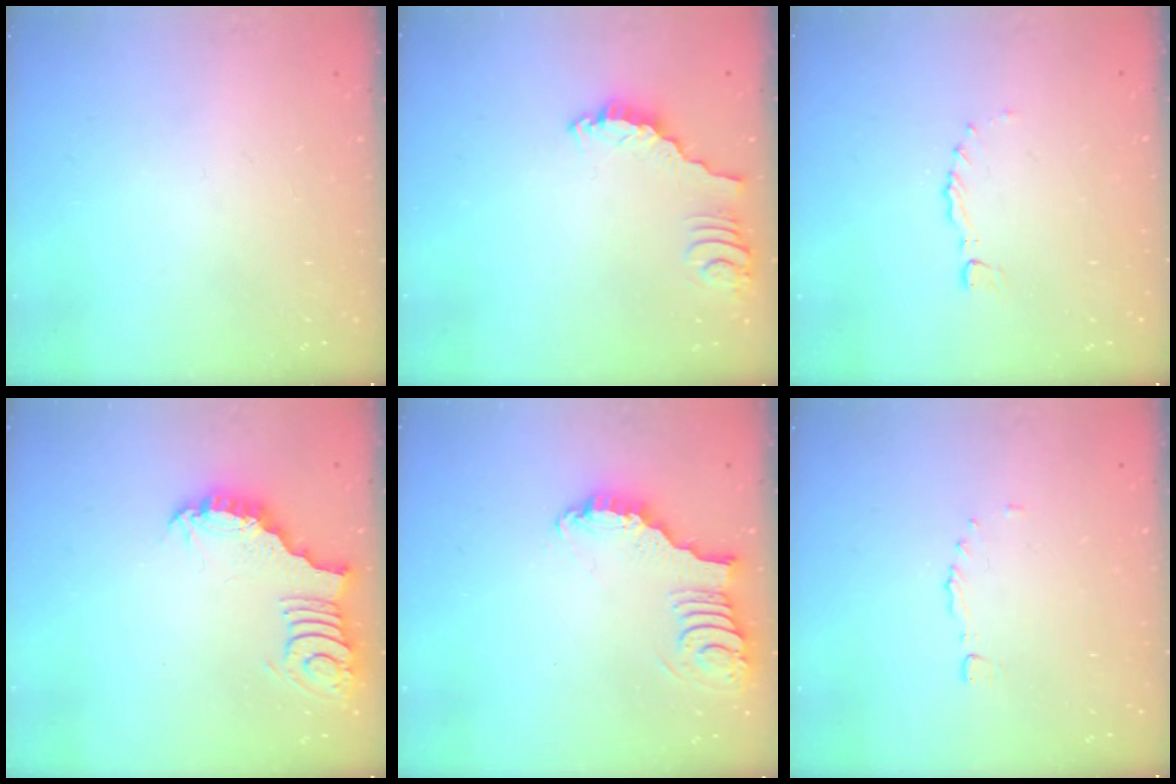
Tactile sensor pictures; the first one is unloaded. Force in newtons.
{"total": 2.3, "press": 2.3, "slide": 0.1}
{"total": 0.0}
{"total": 3.9, "press": 3.8, "slide": 0.8}
{"total": 3.8, "press": 3.7, "slide": 0.3}
{"total": 1.7, "press": 1.5, "slide": 0.7}